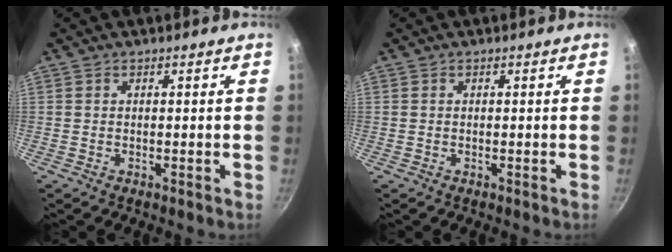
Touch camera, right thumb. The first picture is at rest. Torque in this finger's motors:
{"motor_torque": [-0.11, -0.19, -0.08, 0.39, 0.02]}